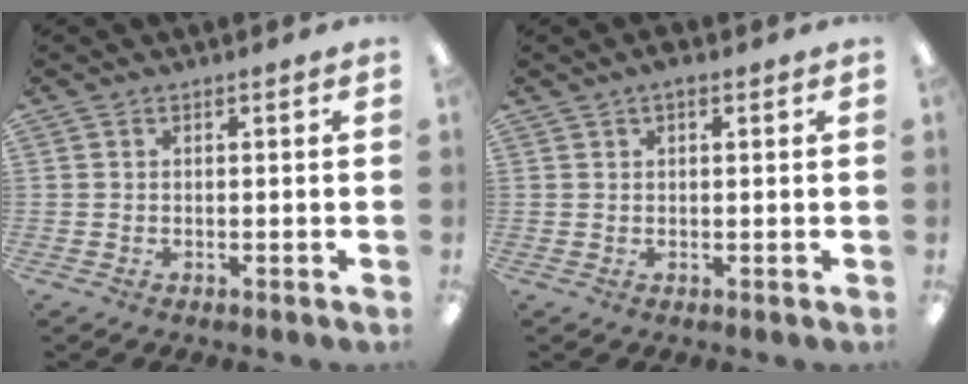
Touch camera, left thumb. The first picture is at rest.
{"total": 1.8, "force": [1.0, 0.7, 1.3], "torque": [-0.026, 0.002, 0.018]}